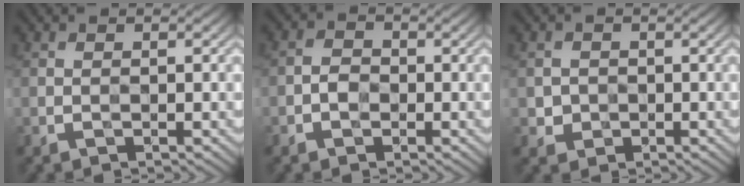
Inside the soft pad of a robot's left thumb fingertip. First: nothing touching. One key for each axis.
{"total": 1.8, "fx": -0.6, "fy": 1.4, "fz": 0.9, "tx": -0.019, "ty": 0.002, "tz": -0.020}
{"total": 1.8, "fx": -0.1, "fy": 1.7, "fz": 0.3, "tx": -0.004, "ty": -0.007, "tz": -0.006}